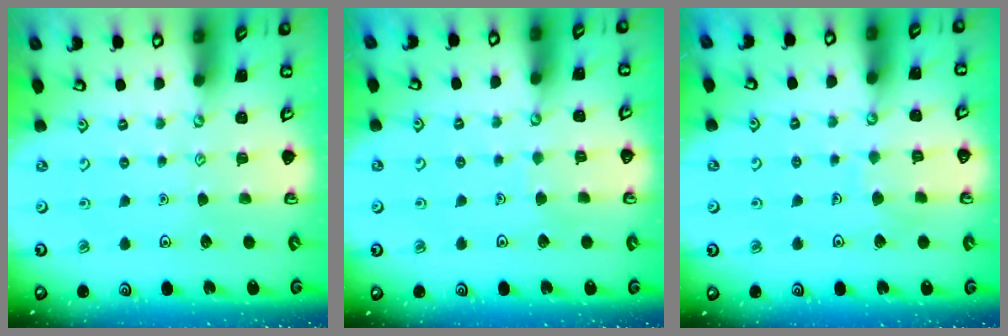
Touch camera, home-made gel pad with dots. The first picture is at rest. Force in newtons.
{"total": 2.3, "press": 2.3, "slide": 0.1}
{"total": 5.6, "press": 5.6, "slide": 0.3}